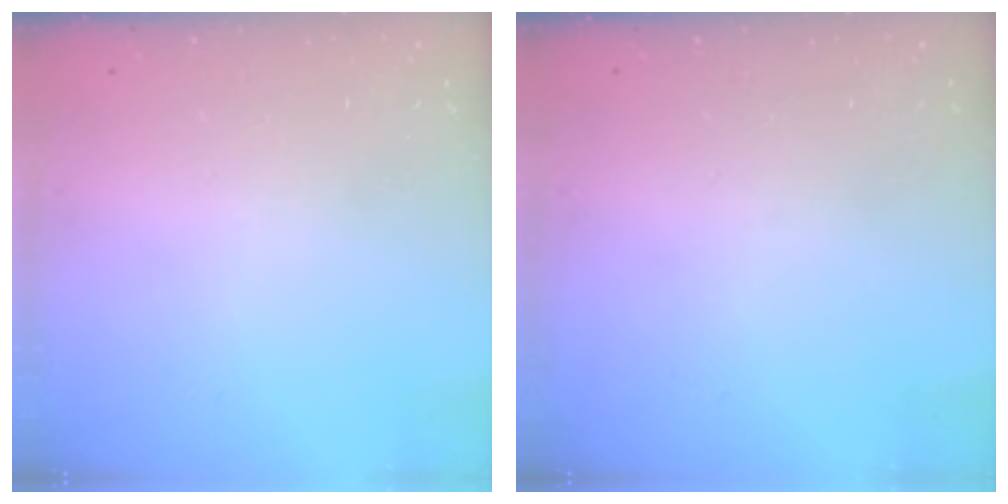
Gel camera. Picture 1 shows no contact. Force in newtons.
{"total": 0.0}